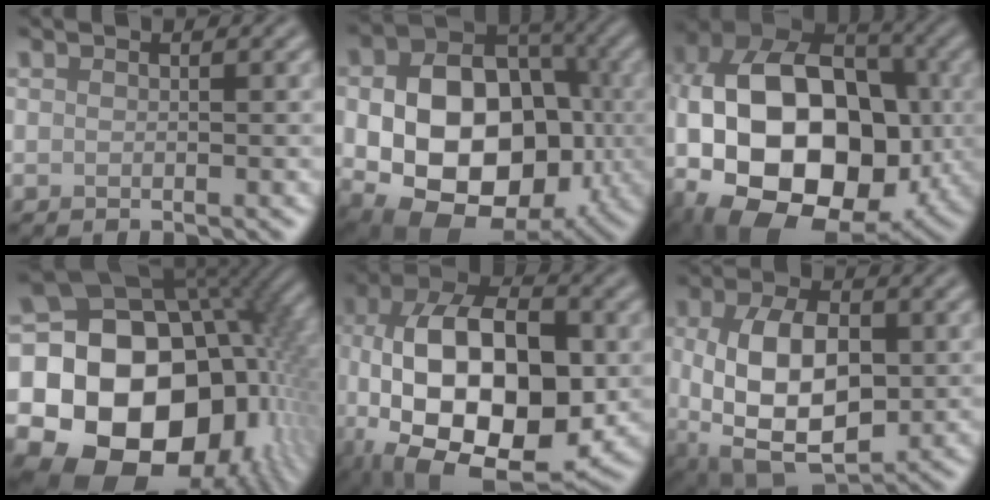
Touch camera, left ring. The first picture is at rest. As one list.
[{"total": 15.9, "force": [-2.2, 11.4, 10.9], "torque": [-0.138, -0.021, -0.036]}, {"total": 18.1, "force": [-3.5, 12.1, 13.0], "torque": [-0.224, 0.002, -0.061]}, {"total": 21.8, "force": [-3.3, 16.8, 13.6], "torque": [-0.229, -0.017, -0.058]}, {"total": 16.8, "force": [-2.0, 9.2, 13.9], "torque": [-0.217, -0.006, -0.031]}, {"total": 11.1, "force": [-0.4, 6.6, 8.9], "torque": [-0.174, -0.009, -0.003]}]